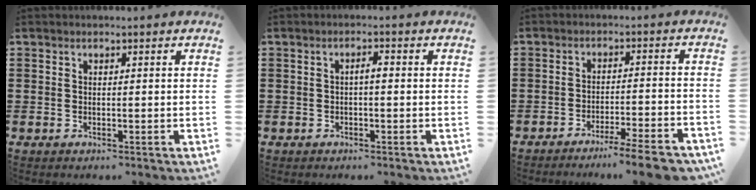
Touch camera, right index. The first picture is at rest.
{"total": 1.5, "force": [-0.2, 0.4, 1.4], "torque": [-0.027, 0.003, -0.005]}
{"total": 6.2, "force": [-5.1, -0.2, 3.6], "torque": [-0.053, -0.009, -0.094]}